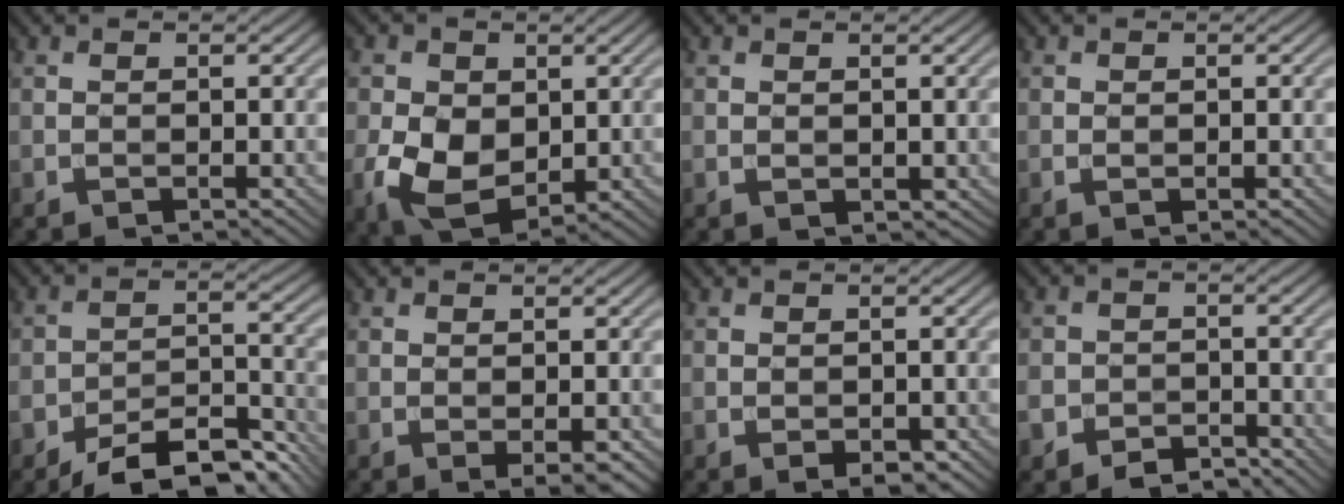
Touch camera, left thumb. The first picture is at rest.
{"total": 8.3, "force": [-0.4, 5.9, 5.8], "torque": [-0.133, -0.012, -0.010]}
{"total": 0.9, "force": [0.7, 0.6, 0.3], "torque": [-0.007, -0.005, 0.017]}
{"total": 0.6, "force": [0.1, 0.3, 0.5], "torque": [-0.011, -0.003, 0.005]}
{"total": 9.9, "force": [-7.7, 3.7, 5.1], "torque": [-0.070, 0.002, -0.130]}
{"total": 1.5, "force": [-0.2, 0.4, 1.4], "torque": [-0.026, -0.005, 0.001]}
{"total": 1.7, "force": [-0.5, 1.0, 1.2], "torque": [-0.019, -0.005, -0.003]}
{"total": 5.0, "force": [-3.5, 3.0, 1.8], "torque": [-0.033, -0.011, -0.063]}